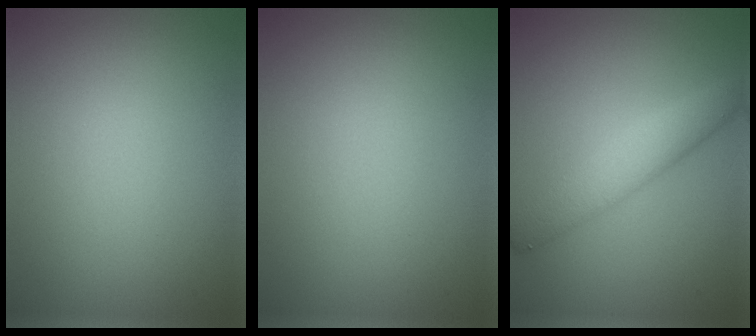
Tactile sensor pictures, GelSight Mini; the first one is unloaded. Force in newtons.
{"total": 0.0}
{"total": 3.8, "press": 3.8, "slide": 0.1}